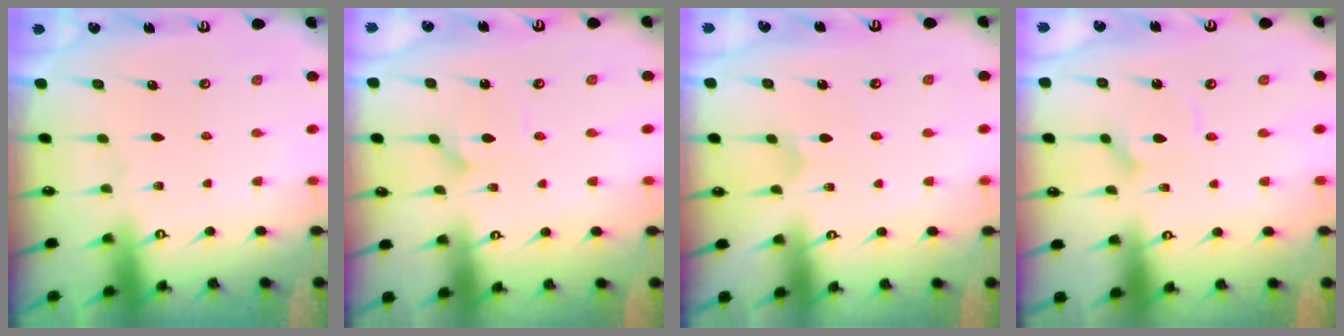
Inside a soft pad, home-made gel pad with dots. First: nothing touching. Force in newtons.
{"total": 1.8, "press": 1.8, "slide": 0.0}
{"total": 2.9, "press": 2.9, "slide": 0.3}
{"total": 2.8, "press": 2.8, "slide": 0.4}